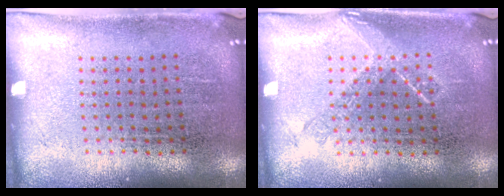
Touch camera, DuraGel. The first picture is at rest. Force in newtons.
{"total": 1.0, "press": 0.9, "slide": 0.3}